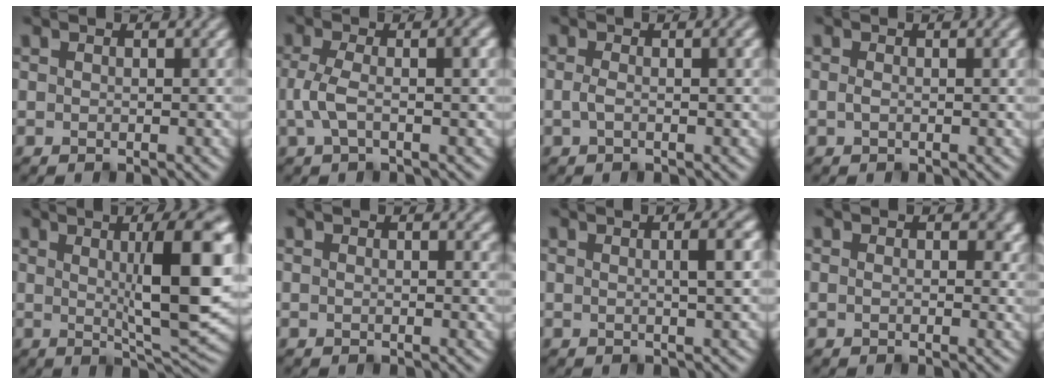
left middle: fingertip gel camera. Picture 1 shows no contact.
{"total": 4.5, "force": [0.0, 1.6, 4.2], "torque": [-0.091, 0.003, -0.005]}
{"total": 2.7, "force": [0.1, 1.0, 2.5], "torque": [-0.043, 0.004, -0.006]}
{"total": 1.3, "force": [0.1, 0.5, 1.2], "torque": [-0.025, 0.001, -0.001]}
{"total": 10.1, "force": [1.6, 1.9, 9.7], "torque": [-0.121, -0.002, 0.028]}
{"total": 0.6, "force": [0.3, 0.2, 0.5], "torque": [-0.004, -0.001, 0.004]}
{"total": 2.3, "force": [0.3, 0.5, 2.2], "torque": [-0.026, 0.007, 0.000]}
{"total": 1.9, "force": [0.4, 1.2, 1.4], "torque": [-0.015, -0.002, 0.004]}